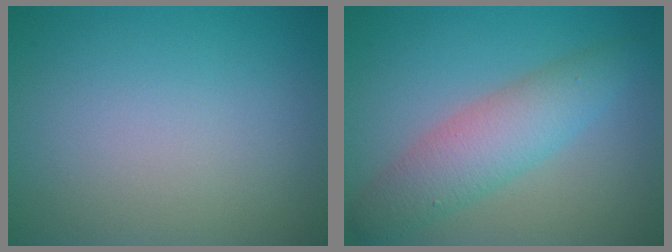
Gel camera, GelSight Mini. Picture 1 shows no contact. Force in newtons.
{"total": 4.8, "press": 4.8, "slide": 0.1}